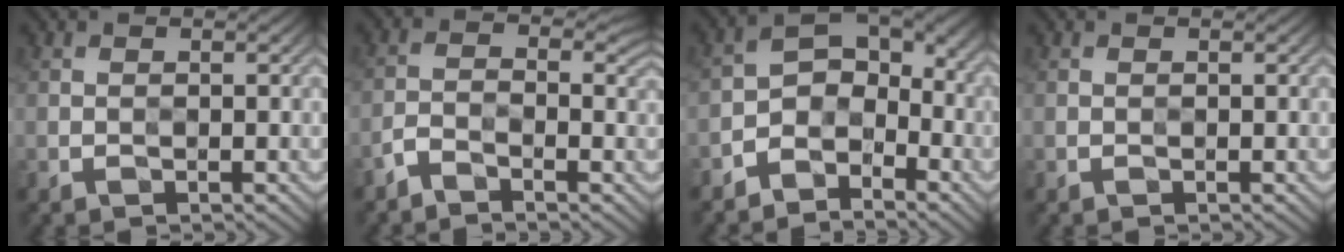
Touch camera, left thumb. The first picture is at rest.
{"total": 2.5, "force": [-2.2, 0.8, 0.9], "torque": [-0.022, -0.003, -0.056]}
{"total": 6.4, "force": [-4.0, 3.6, 3.4], "torque": [-0.043, -0.002, -0.091]}
{"total": 0.0}